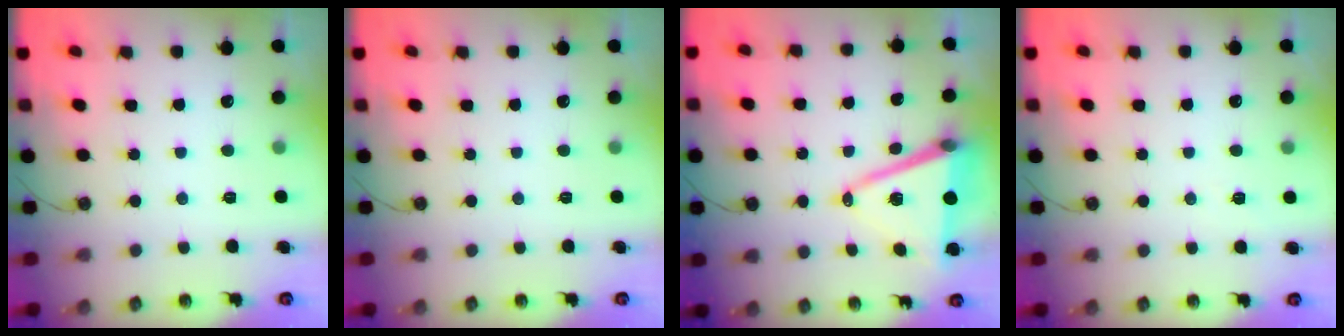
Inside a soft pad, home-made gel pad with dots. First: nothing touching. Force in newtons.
{"total": 0.0}
{"total": 13.5, "press": 12.9, "slide": 3.9}
{"total": 2.4, "press": 1.7, "slide": 1.7}